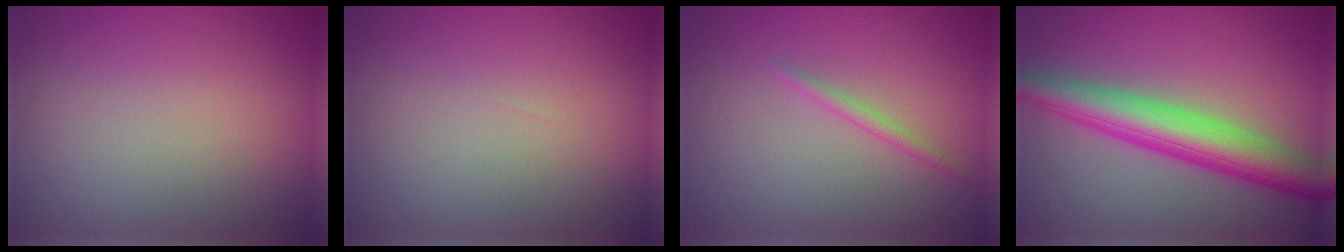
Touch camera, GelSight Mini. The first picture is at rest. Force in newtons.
{"total": 0.0}
{"total": 1.0, "press": 1.0, "slide": 0.1}
{"total": 6.9, "press": 6.9, "slide": 0.4}